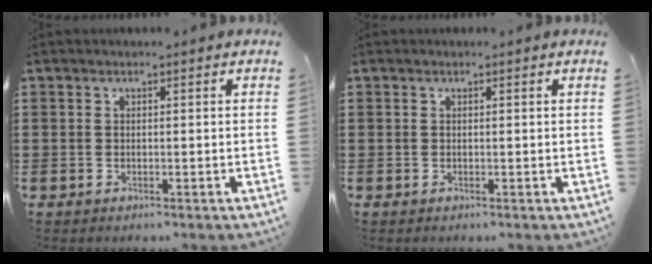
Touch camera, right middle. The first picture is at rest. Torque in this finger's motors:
{"motor_torque": [-2.14, 0.00, -0.01, -0.01]}